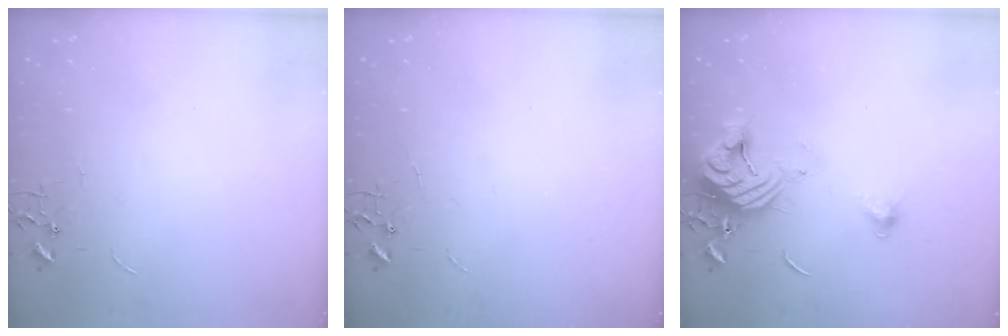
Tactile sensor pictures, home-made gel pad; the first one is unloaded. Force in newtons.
{"total": 0.0}
{"total": 13.4, "press": 13.3, "slide": 1.4}